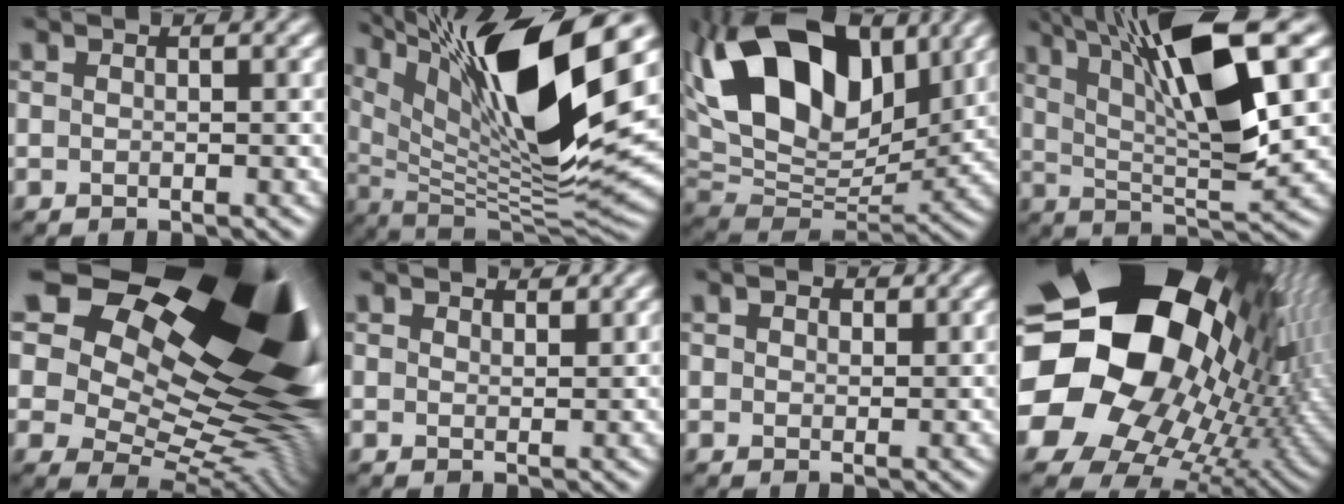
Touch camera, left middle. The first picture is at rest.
{"total": 15.4, "force": [6.9, 4.2, 13.2], "torque": [-0.232, -0.003, 0.121]}
{"total": 14.0, "force": [5.4, 8.8, 9.4], "torque": [-0.167, 0.023, 0.093]}
{"total": 11.3, "force": [4.9, 2.8, 9.8], "torque": [-0.173, 0.005, 0.084]}
{"total": 22.7, "force": [9.3, 14.4, 14.9], "torque": [-0.251, 0.047, 0.165]}
{"total": 1.2, "force": [1.2, 0.1, -0.2], "torque": [0.002, -0.003, 0.016]}
{"total": 1.1, "force": [0.8, 0.8, -0.1], "torque": [0.000, -0.002, 0.009]}
{"total": 24.1, "force": [4.4, 19.6, 13.3], "torque": [-0.258, -0.025, 0.054]}